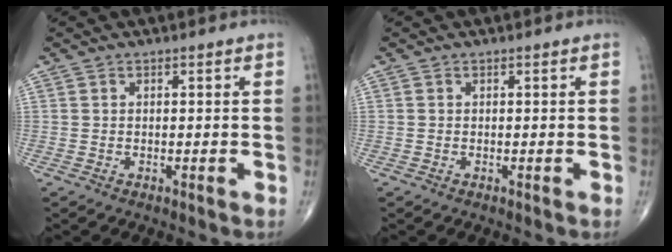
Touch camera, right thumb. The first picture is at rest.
{"total": 0.0}